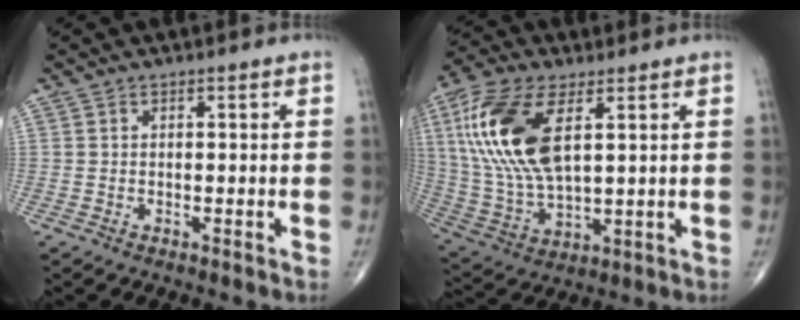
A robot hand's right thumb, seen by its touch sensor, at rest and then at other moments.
{"total": 19.0, "force": [5.7, 9.0, 15.7], "torque": [-0.335, -0.012, 0.111]}